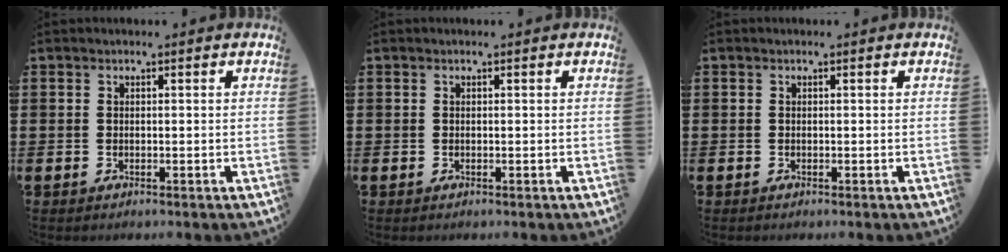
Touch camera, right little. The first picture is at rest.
{"total": 0.0}
{"total": 0.0}